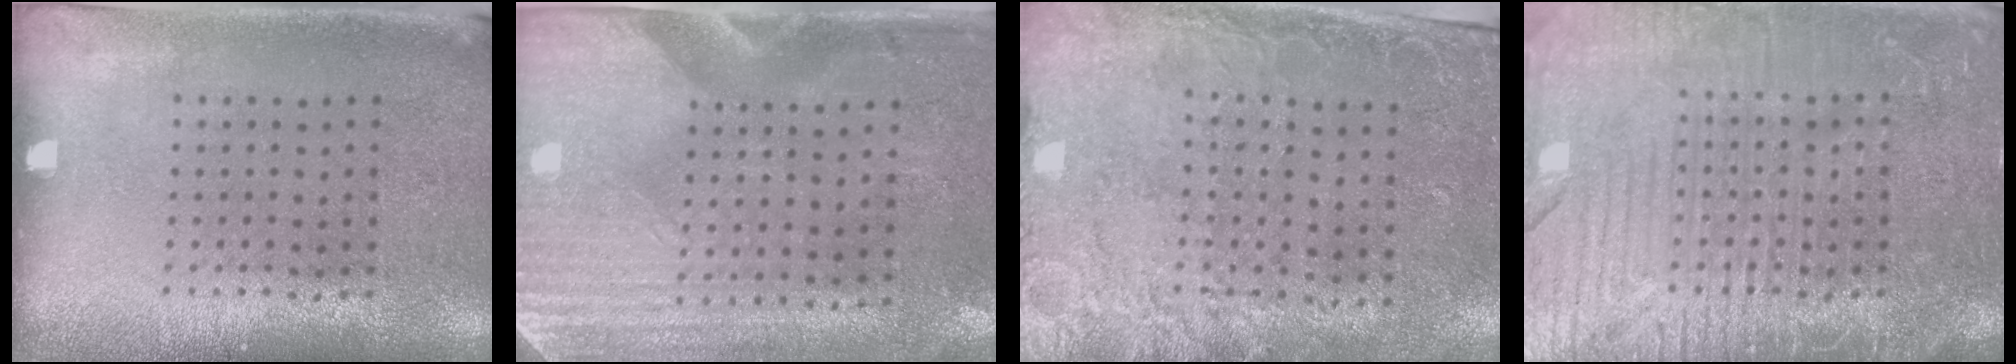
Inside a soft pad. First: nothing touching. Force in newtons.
{"total": 3.0, "press": 2.6, "slide": 1.6}
{"total": 2.7, "press": 2.2, "slide": 1.5}
{"total": 7.2, "press": 7.1, "slide": 0.9}